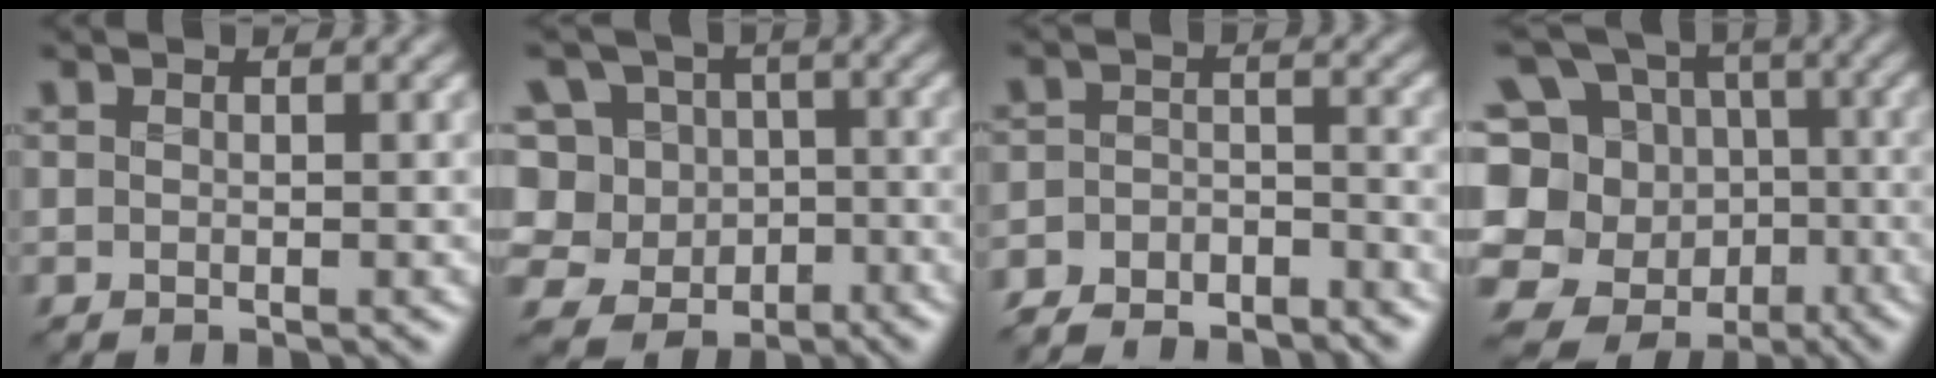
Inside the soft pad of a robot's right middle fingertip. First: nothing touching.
{"total": 10.6, "force": [0.0, 9.7, 4.1], "torque": [-0.119, 0.055, -0.036]}
{"total": 5.8, "force": [-5.4, 2.0, 1.2], "torque": [-0.021, -0.014, -0.096]}
{"total": 14.7, "force": [-4.4, 13.0, 5.1], "torque": [-0.116, 0.004, -0.055]}